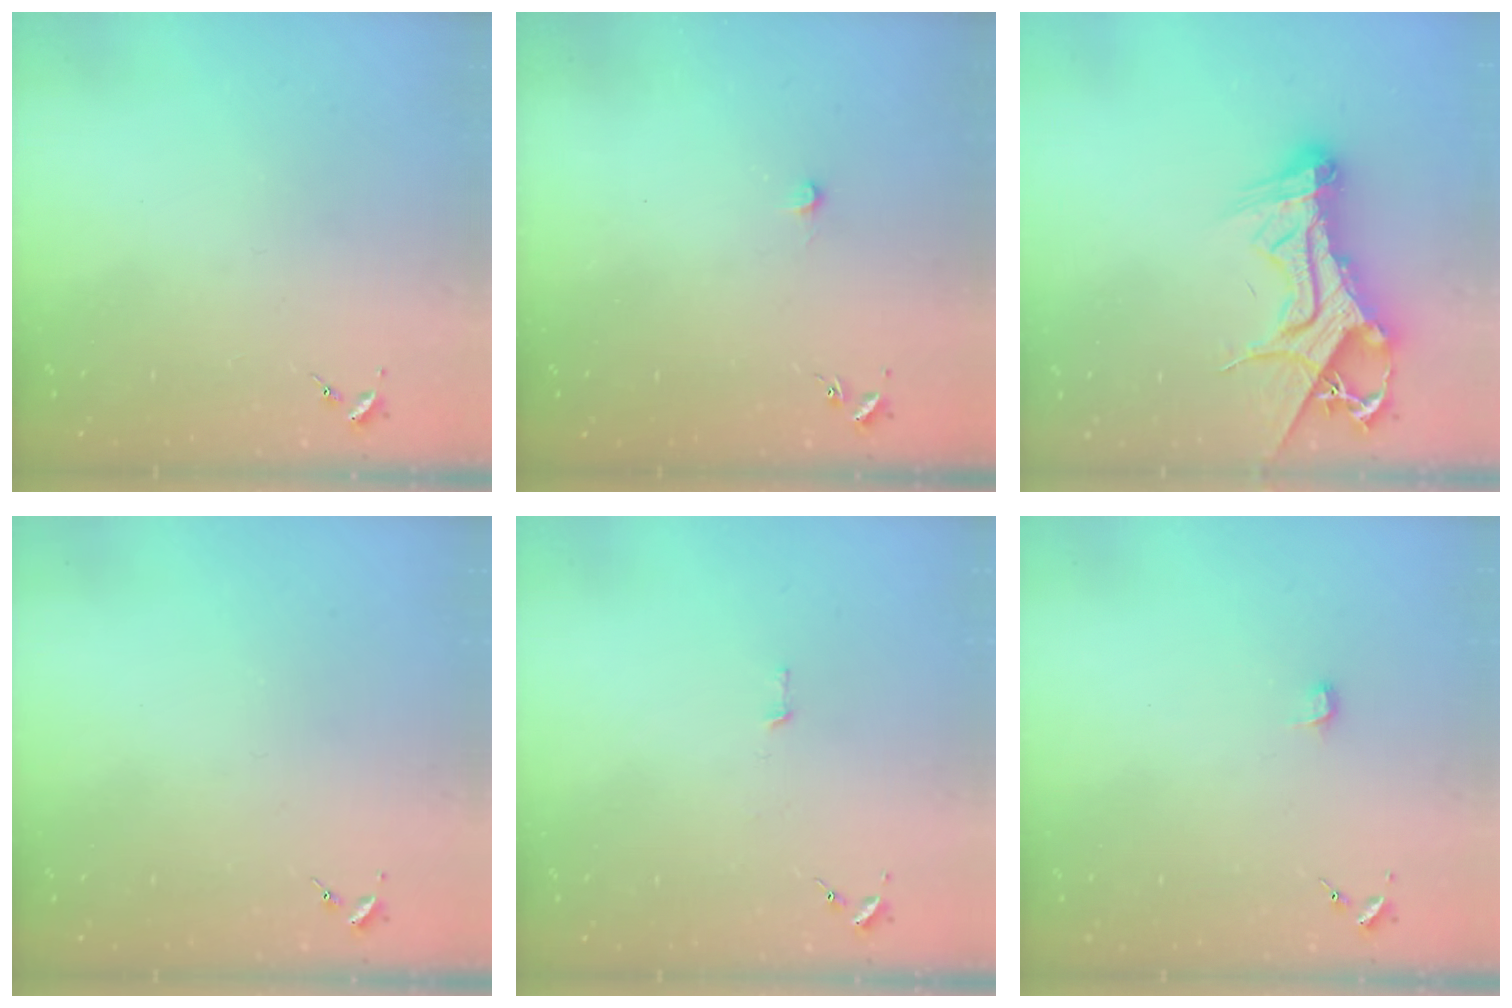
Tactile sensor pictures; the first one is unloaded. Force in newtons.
{"total": 5.9, "press": 5.9, "slide": 0.4}
{"total": 16.5, "press": 16.4, "slide": 1.8}
{"total": 0.0}
{"total": 2.8, "press": 2.8, "slide": 0.2}
{"total": 3.4, "press": 3.4, "slide": 0.4}